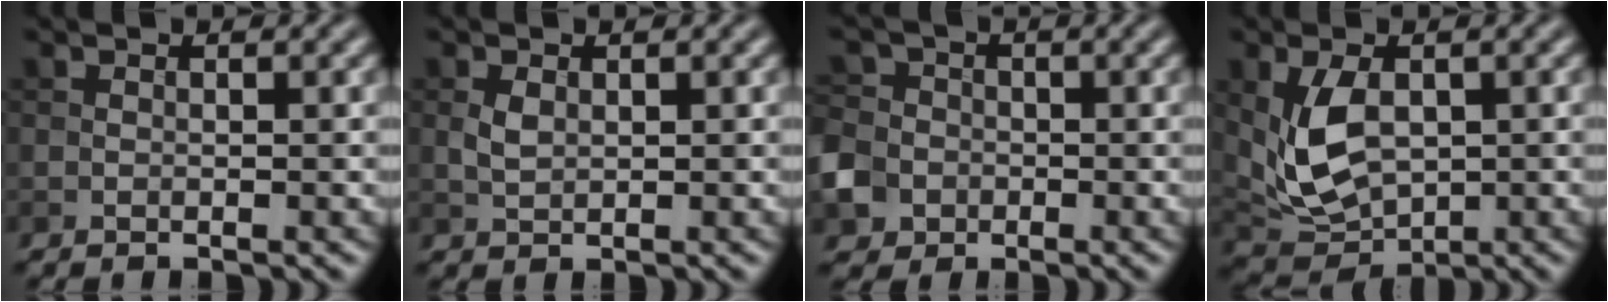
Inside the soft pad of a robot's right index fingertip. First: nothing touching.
{"total": 1.4, "force": [0.3, 1.0, 1.0], "torque": [-0.027, -0.002, 0.009]}
{"total": 5.8, "force": [-2.4, 5.0, 1.9], "torque": [-0.038, -0.013, -0.061]}
{"total": 5.9, "force": [0.5, 3.8, 4.5], "torque": [-0.099, -0.010, 0.019]}